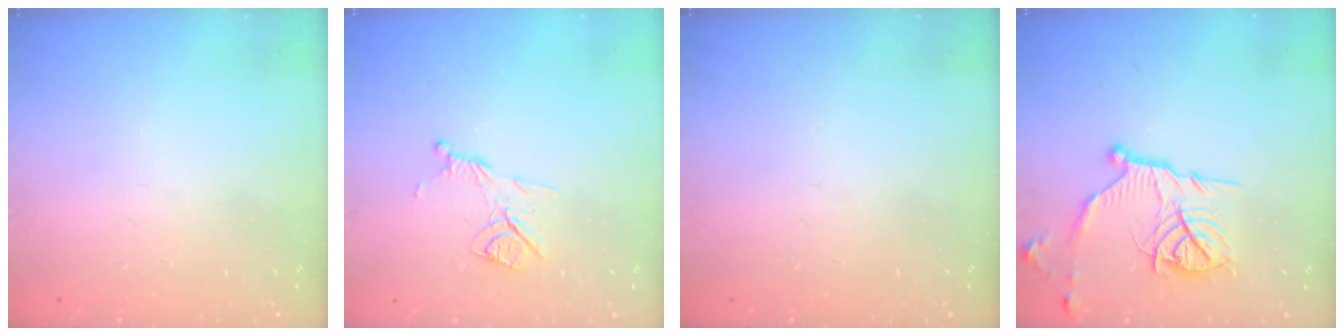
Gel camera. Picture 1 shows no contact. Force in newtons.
{"total": 9.2, "press": 9.2, "slide": 0.2}
{"total": 0.0}
{"total": 14.6, "press": 14.5, "slide": 1.3}